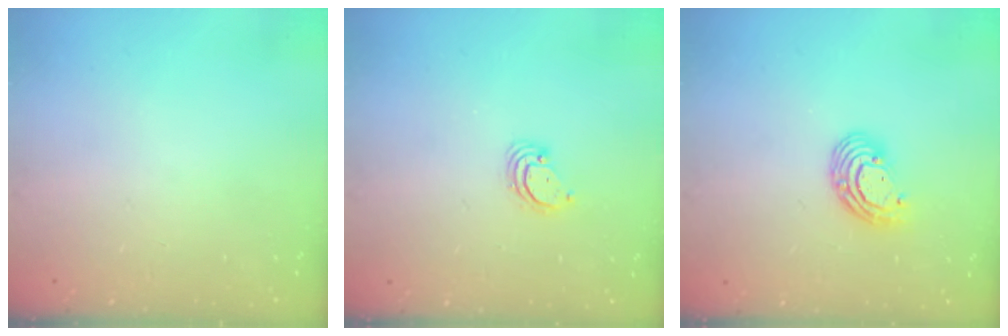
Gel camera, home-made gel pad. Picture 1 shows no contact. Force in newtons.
{"total": 2.9, "press": 2.9, "slide": 0.3}
{"total": 8.4, "press": 8.3, "slide": 1.4}